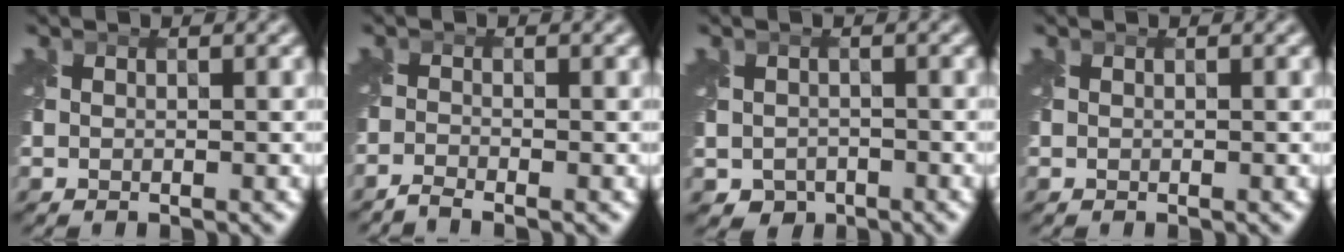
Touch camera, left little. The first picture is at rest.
{"total": 1.5, "force": [-1.4, 0.0, 0.5], "torque": [-0.011, -0.010, -0.040]}
{"total": 2.3, "force": [-1.3, 1.8, 0.7], "torque": [-0.017, -0.014, -0.024]}
{"total": 0.0}